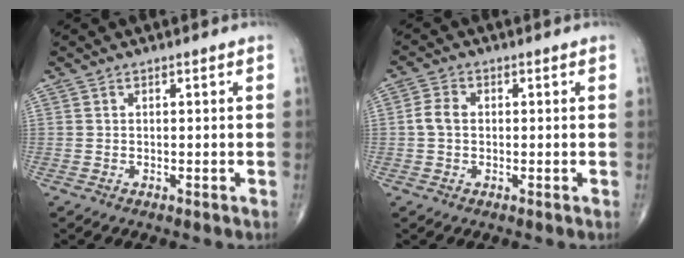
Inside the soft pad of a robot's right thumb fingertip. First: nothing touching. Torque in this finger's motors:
{"motor_torque": [-0.03, 0.21, 0.13, -0.02, 0.03]}